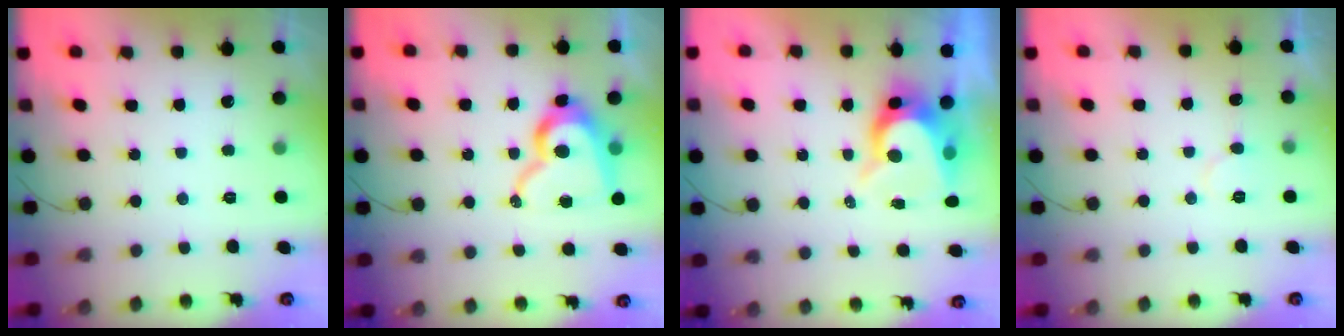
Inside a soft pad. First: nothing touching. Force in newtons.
{"total": 15.5, "press": 15.4, "slide": 1.6}
{"total": 8.0, "press": 7.9, "slide": 0.7}
{"total": 5.9, "press": 5.9, "slide": 0.4}